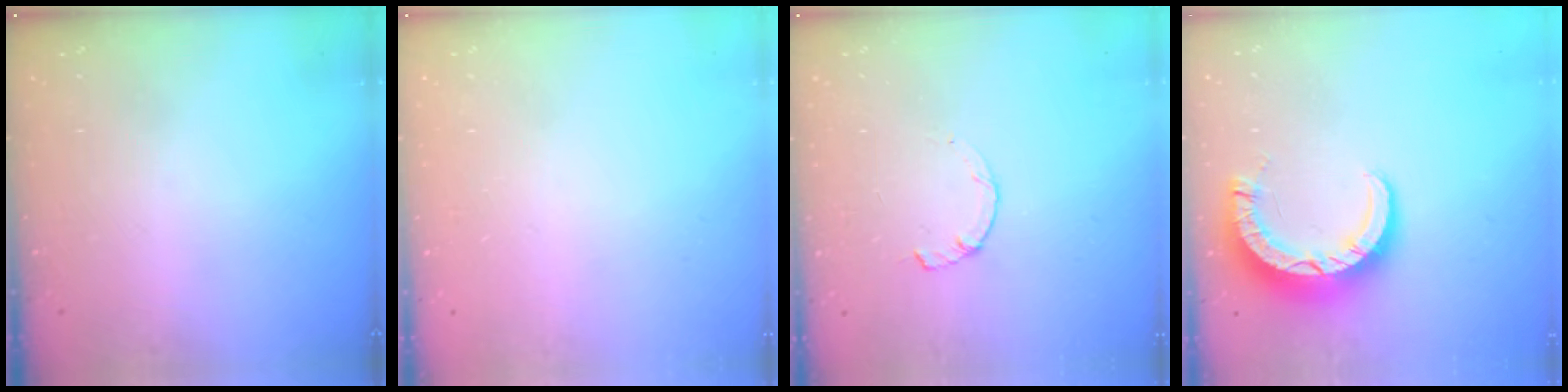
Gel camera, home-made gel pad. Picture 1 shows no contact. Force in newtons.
{"total": 2.4, "press": 2.4, "slide": 0.2}
{"total": 2.2, "press": 2.2, "slide": 0.2}
{"total": 8.5, "press": 8.4, "slide": 0.8}